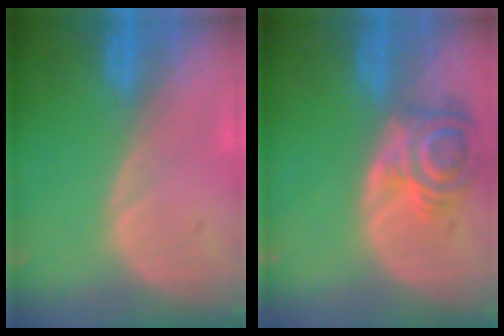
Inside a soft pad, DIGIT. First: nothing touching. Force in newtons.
{"total": 6.4, "press": 6.3, "slide": 0.8}